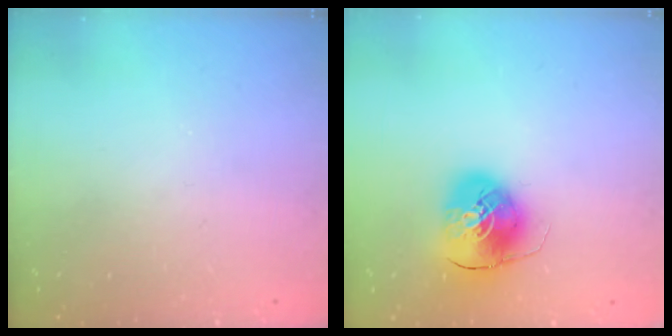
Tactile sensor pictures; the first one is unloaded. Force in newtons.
{"total": 9.8, "press": 9.7, "slide": 1.5}